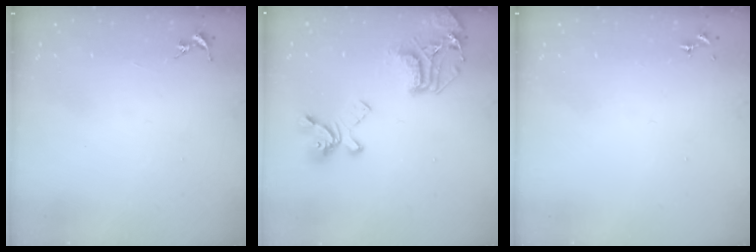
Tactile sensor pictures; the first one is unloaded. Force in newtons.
{"total": 21.7, "press": 21.6, "slide": 2.0}
{"total": 0.0}